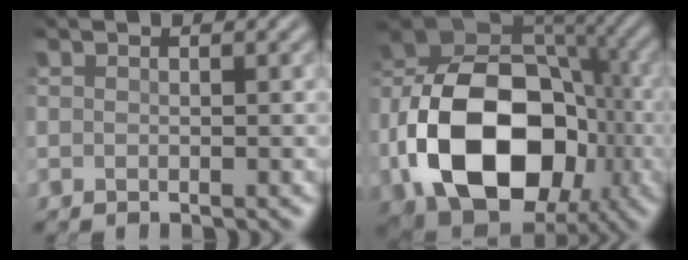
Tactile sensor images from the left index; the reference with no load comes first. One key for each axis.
{"total": 15.4, "fx": -4.1, "fy": 10.2, "fz": 10.8, "tx": -0.203, "ty": -0.007, "tz": -0.076}